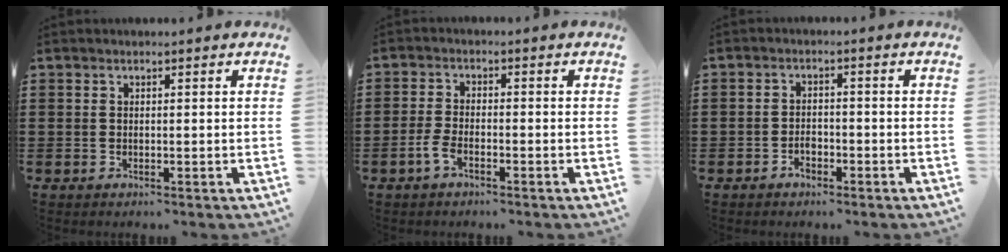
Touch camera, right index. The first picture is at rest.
{"total": 2.9, "force": [-1.8, 1.0, 2.1], "torque": [-0.051, -0.001, -0.037]}
{"total": 2.0, "force": [-1.5, 1.1, 0.8], "torque": [-0.021, -0.003, -0.029]}